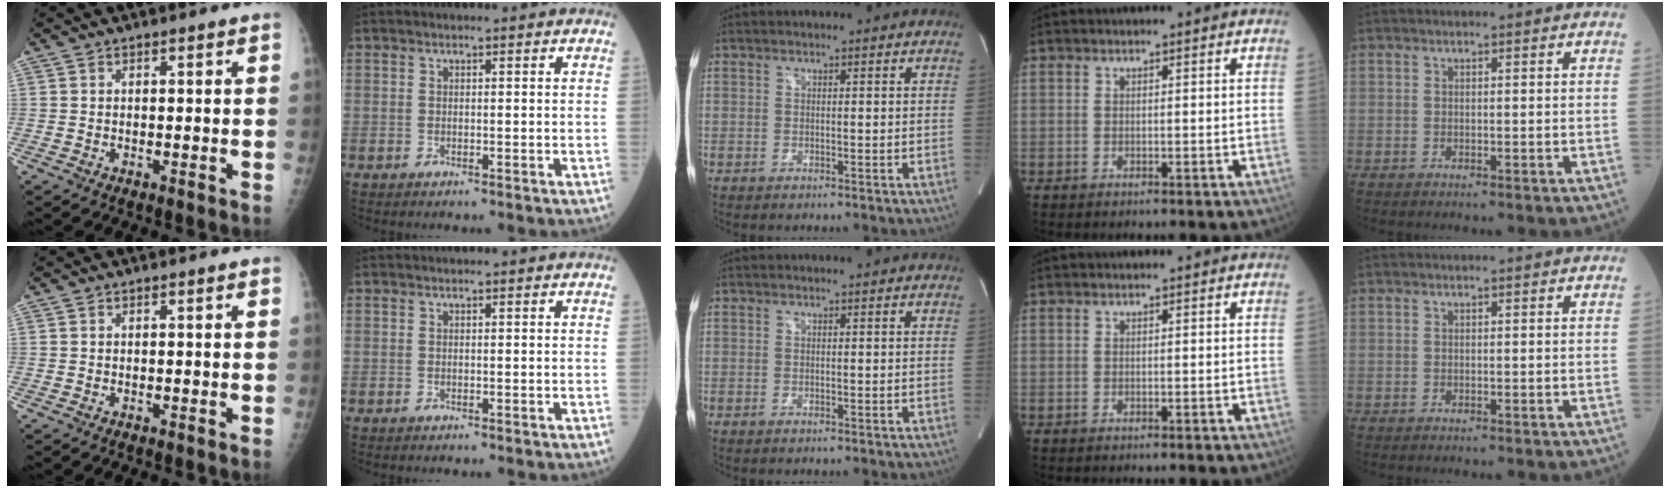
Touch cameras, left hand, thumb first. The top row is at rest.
{}